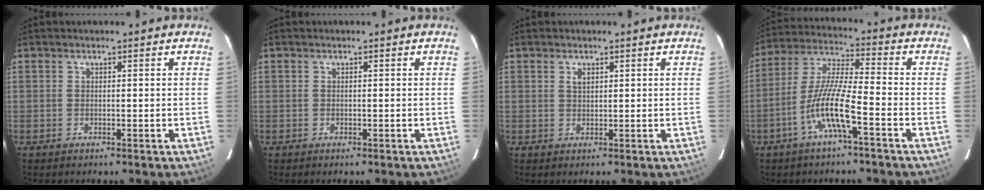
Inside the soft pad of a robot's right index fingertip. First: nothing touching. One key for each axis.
{"total": 0.0}
{"total": 1.4, "fx": 0.7, "fy": 0.9, "fz": 0.9, "tx": -0.015, "ty": 0.003, "tz": 0.012}
{"total": 10.5, "fx": -4.8, "fy": 0.6, "fz": 9.3, "tx": -0.197, "ty": 0.004, "tz": -0.098}